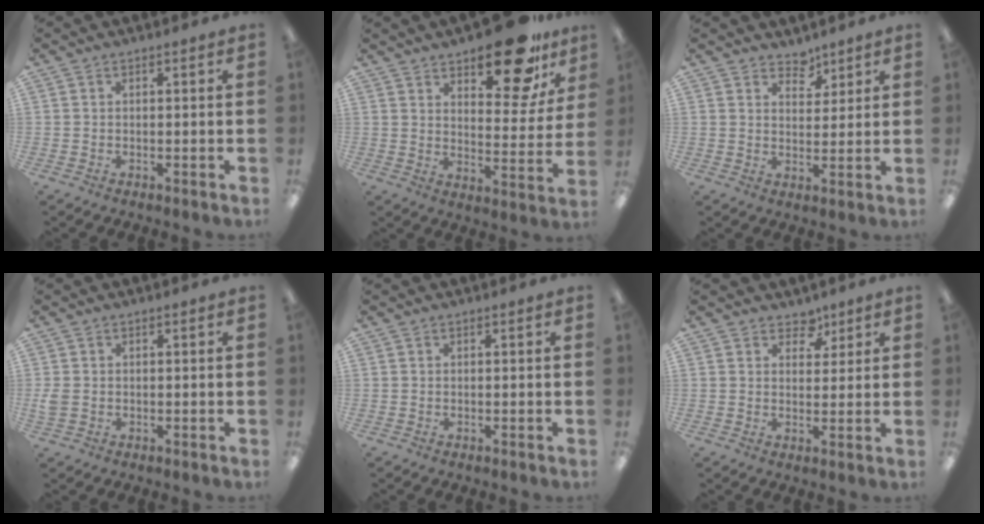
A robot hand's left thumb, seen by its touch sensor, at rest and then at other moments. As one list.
[{"total": 16.5, "force": [11.9, 6.5, 9.4], "torque": [-0.121, -0.071, 0.196]}, {"total": 4.6, "force": [3.9, 2.3, 0.4], "torque": [0.004, -0.027, 0.070]}, {"total": 2.5, "force": [-0.2, 2.0, 1.5], "torque": [-0.026, 0.006, -0.003]}, {"total": 0.0}, {"total": 4.7, "force": [3.3, 2.9, 1.3], "torque": [-0.003, -0.019, 0.056]}]